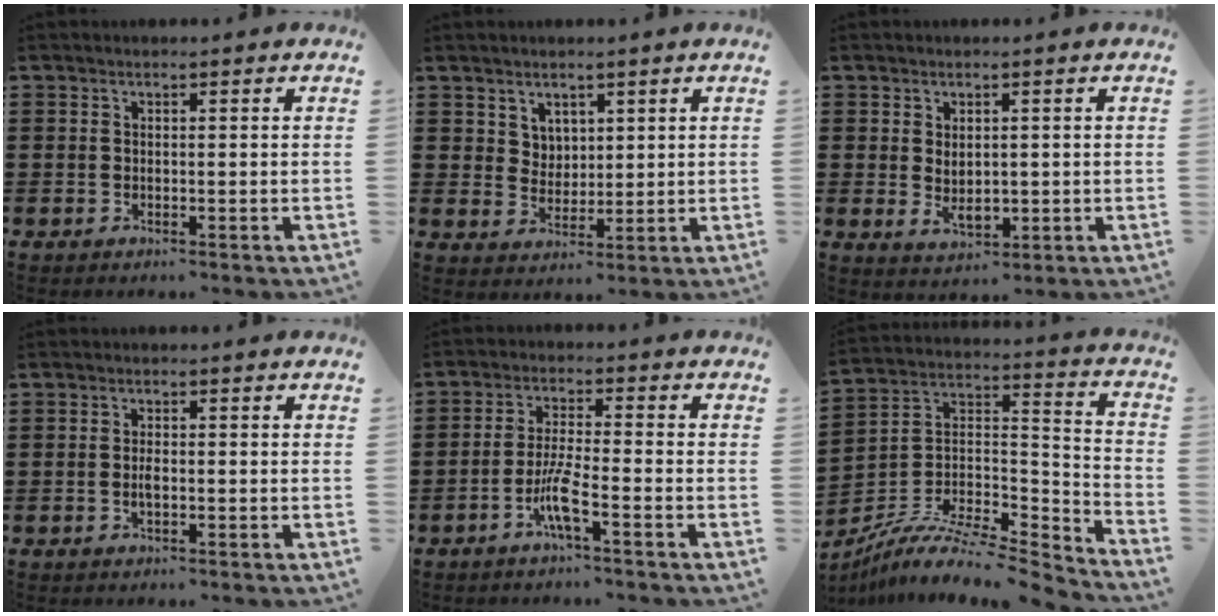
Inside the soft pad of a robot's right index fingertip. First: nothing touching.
{"total": 3.9, "force": [2.7, 2.8, 0.4], "torque": [-0.020, 0.006, 0.052]}
{"total": 3.2, "force": [0.2, 1.9, 2.5], "torque": [-0.043, 0.003, 0.003]}
{"total": 1.6, "force": [-0.3, 0.7, 1.4], "torque": [-0.028, 0.001, -0.005]}
{"total": 5.7, "force": [-3.0, 0.3, 4.9], "torque": [-0.114, -0.016, -0.063]}
{"total": 9.1, "force": [-7.1, 2.7, 5.1], "torque": [-0.106, 0.001, -0.145]}